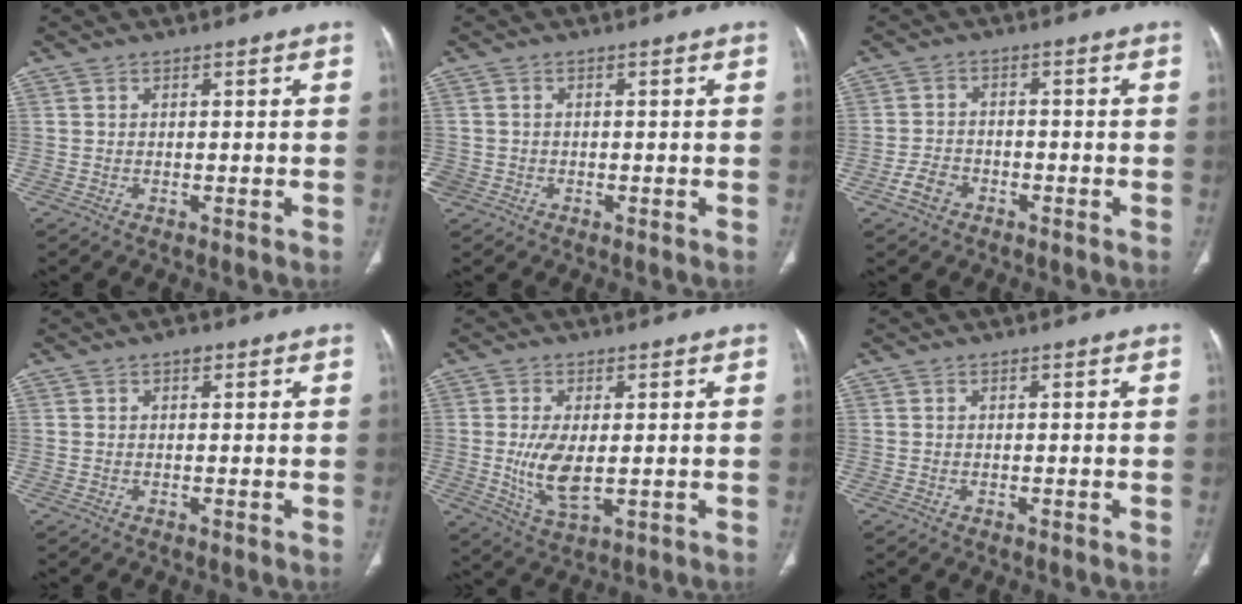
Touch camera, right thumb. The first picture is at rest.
{"total": 2.5, "force": [-1.0, 2.2, 0.7], "torque": [-0.014, 0.007, -0.019]}
{"total": 4.1, "force": [-2.3, 2.8, 1.8], "torque": [-0.034, 0.020, -0.040]}
{"total": 1.4, "force": [0.7, 0.8, 0.8], "torque": [-0.003, 0.003, 0.007]}
{"total": 8.1, "force": [-0.3, 3.8, 7.1], "torque": [-0.139, -0.016, 0.006]}
{"total": 0.0}